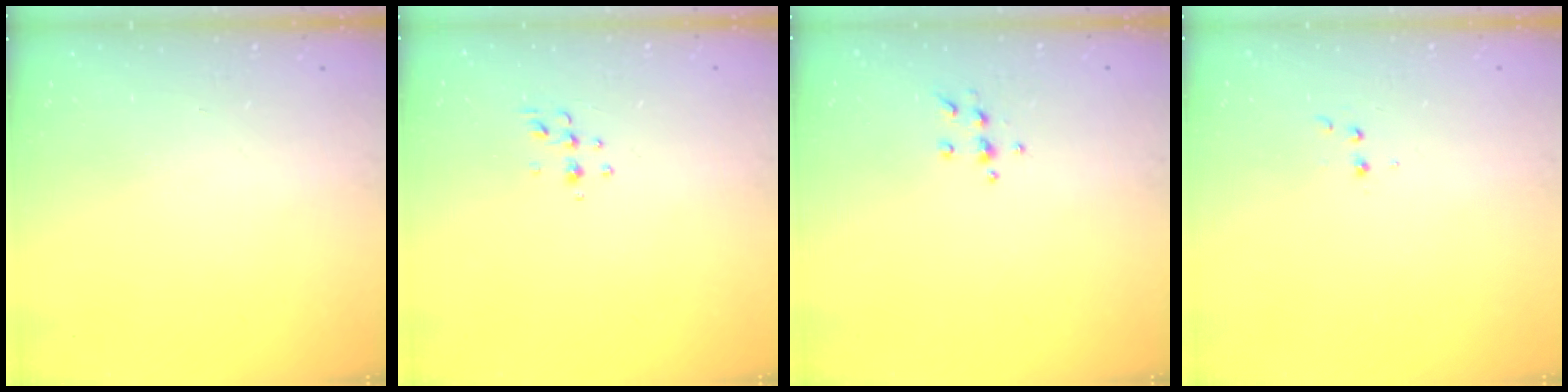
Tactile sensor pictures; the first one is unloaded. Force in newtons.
{"total": 4.6, "press": 4.5, "slide": 1.0}
{"total": 5.6, "press": 5.6, "slide": 0.7}
{"total": 3.2, "press": 3.1, "slide": 1.0}